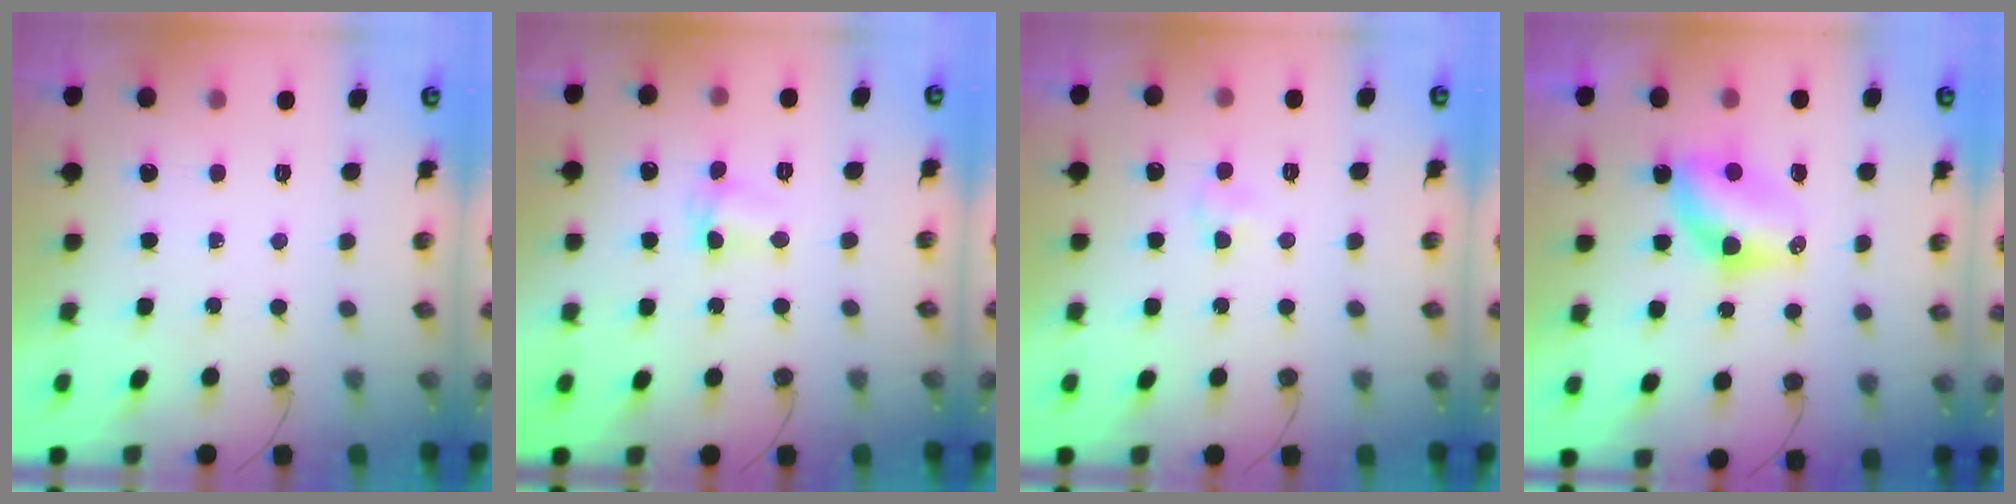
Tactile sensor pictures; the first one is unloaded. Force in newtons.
{"total": 3.1, "press": 3.1, "slide": 0.5}
{"total": 2.9, "press": 2.7, "slide": 0.9}
{"total": 6.7, "press": 6.6, "slide": 0.7}